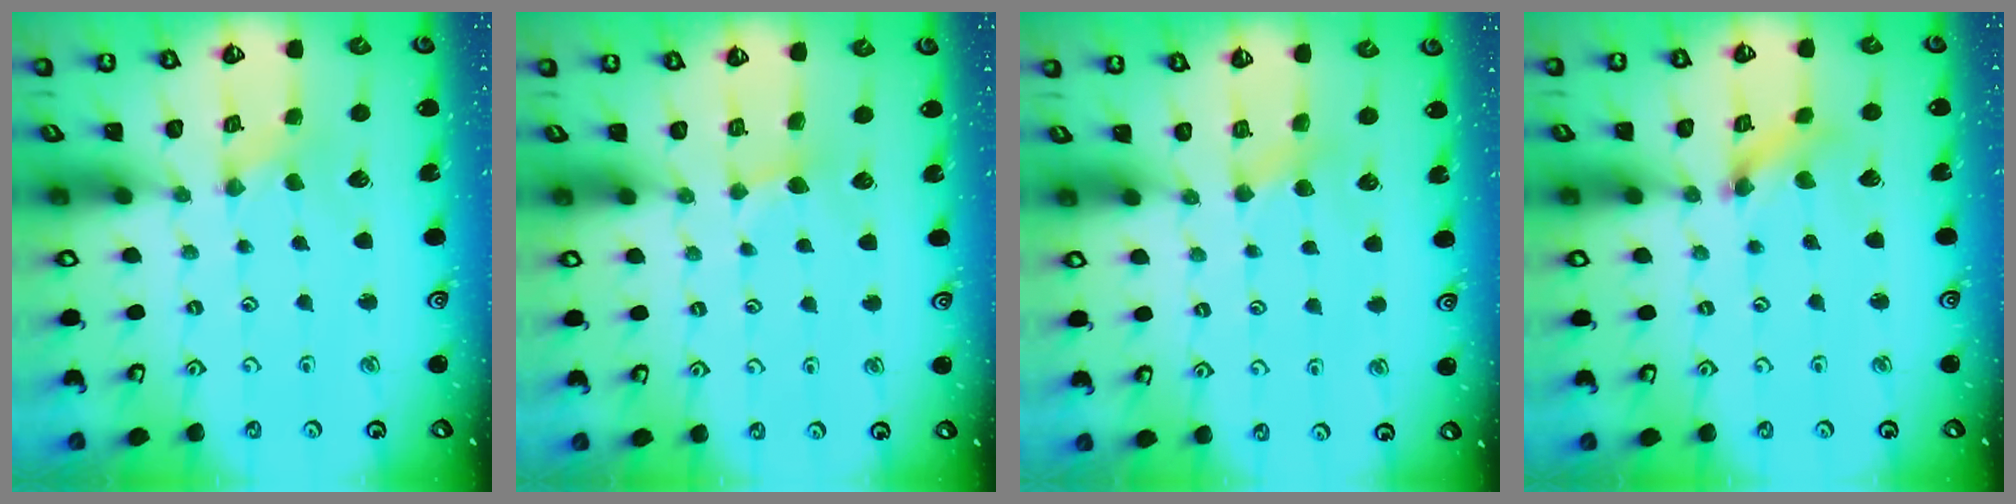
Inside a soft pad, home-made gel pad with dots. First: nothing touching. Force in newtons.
{"total": 2.4, "press": 2.4, "slide": 0.4}
{"total": 2.9, "press": 2.9, "slide": 0.5}
{"total": 3.7, "press": 3.6, "slide": 0.5}